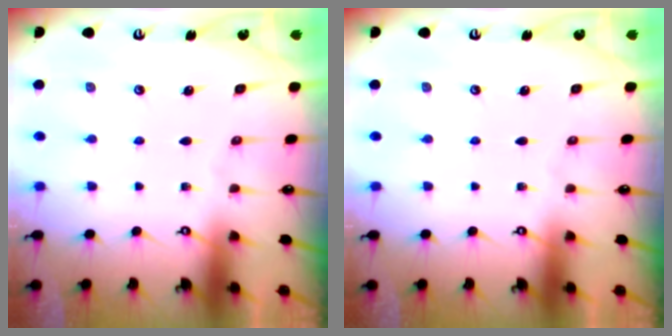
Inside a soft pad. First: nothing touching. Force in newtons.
{"total": 0.0}